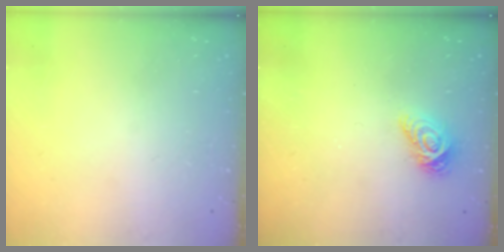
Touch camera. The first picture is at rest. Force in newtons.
{"total": 9.0, "press": 9.0, "slide": 0.4}